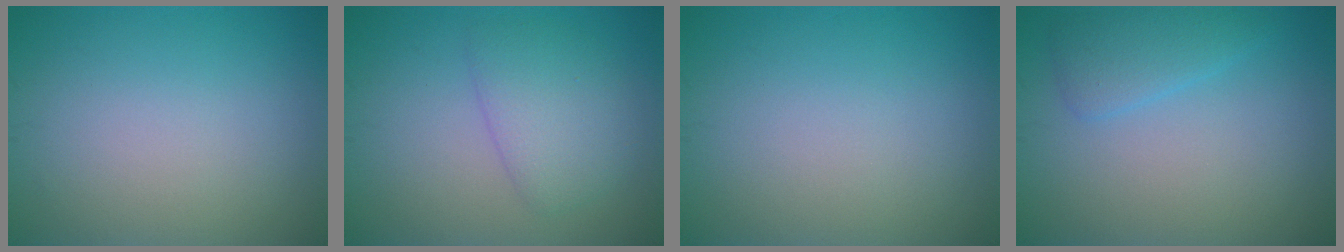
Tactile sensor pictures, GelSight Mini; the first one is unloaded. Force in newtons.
{"total": 3.4, "press": 3.4, "slide": 0.3}
{"total": 0.0}
{"total": 2.4, "press": 2.4, "slide": 0.2}